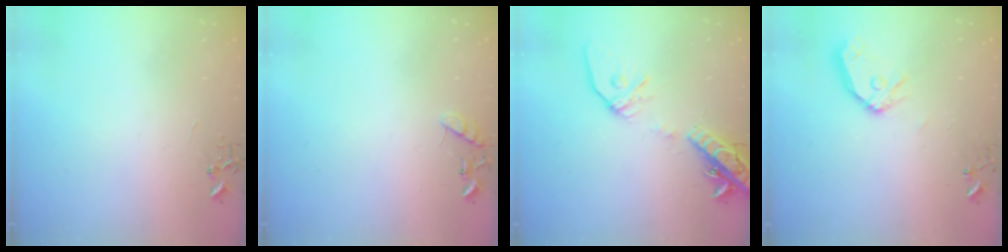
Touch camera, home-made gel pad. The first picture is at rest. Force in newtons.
{"total": 8.8, "press": 8.8, "slide": 0.4}
{"total": 15.6, "press": 15.3, "slide": 3.2}
{"total": 11.3, "press": 11.3, "slide": 1.3}